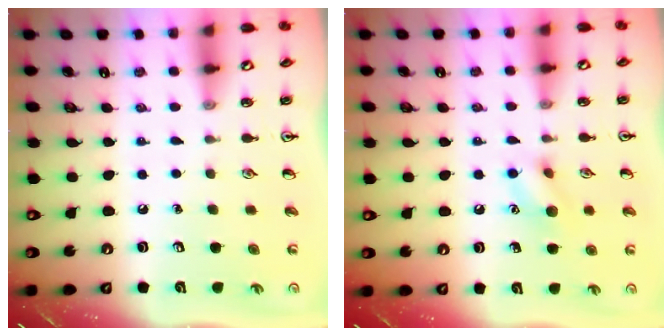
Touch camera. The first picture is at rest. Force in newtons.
{"total": 8.8, "press": 8.7, "slide": 0.9}